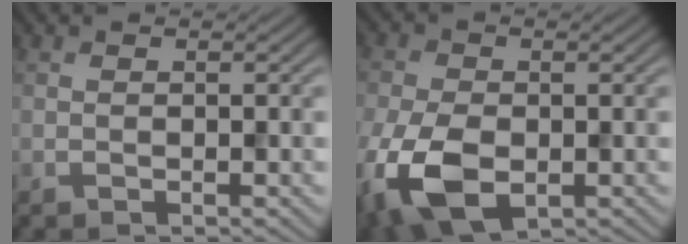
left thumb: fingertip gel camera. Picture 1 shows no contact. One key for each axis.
{"total": 10.6, "fx": -3.6, "fy": 6.4, "fz": 7.6, "tx": -0.205, "ty": -0.033, "tz": -0.063}